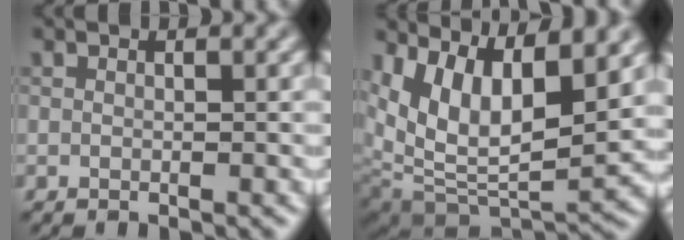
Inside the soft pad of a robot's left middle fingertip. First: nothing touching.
{"total": 9.8, "force": [4.2, 4.4, 7.6], "torque": [-0.143, -0.012, 0.085]}